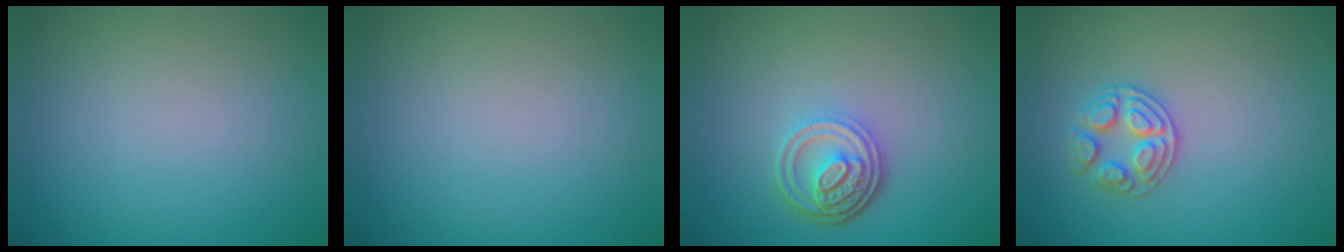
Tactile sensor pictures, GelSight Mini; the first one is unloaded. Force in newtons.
{"total": 0.0}
{"total": 4.4, "press": 3.3, "slide": 2.9}
{"total": 2.6, "press": 2.5, "slide": 0.8}